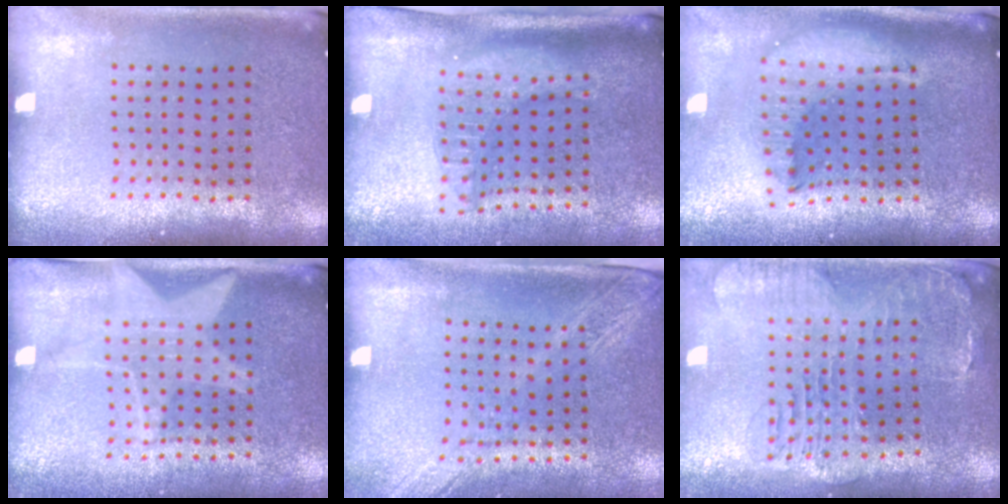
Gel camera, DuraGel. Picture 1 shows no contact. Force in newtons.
{"total": 1.9, "press": 1.5, "slide": 1.2}
{"total": 2.2, "press": 1.7, "slide": 1.4}
{"total": 1.9, "press": 1.6, "slide": 1.1}
{"total": 2.1, "press": 1.7, "slide": 1.2}
{"total": 1.4, "press": 1.4, "slide": 0.4}